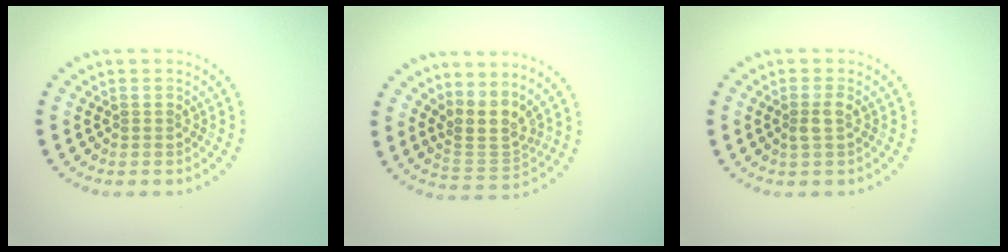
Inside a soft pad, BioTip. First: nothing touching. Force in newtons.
{"total": 3.0, "press": 2.1, "slide": 2.2}
{"total": 1.5, "press": 1.2, "slide": 0.8}